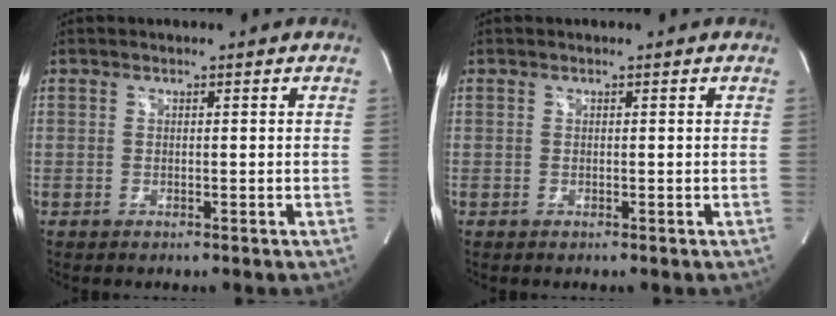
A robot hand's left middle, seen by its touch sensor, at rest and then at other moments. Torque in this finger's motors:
{"motor_torque": [-0.04, 0.00, 0.02, 0.00]}